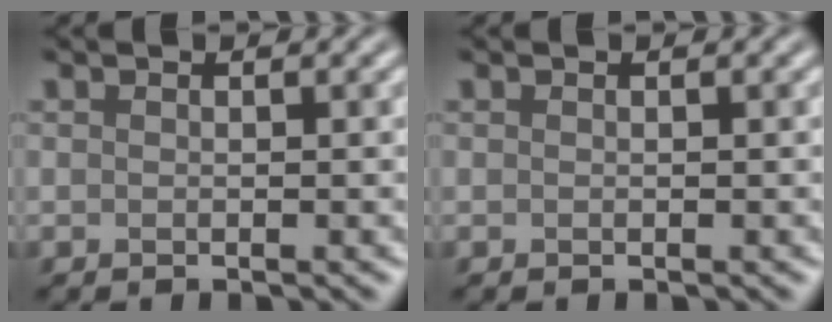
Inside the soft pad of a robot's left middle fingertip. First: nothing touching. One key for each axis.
{"total": 0.0}